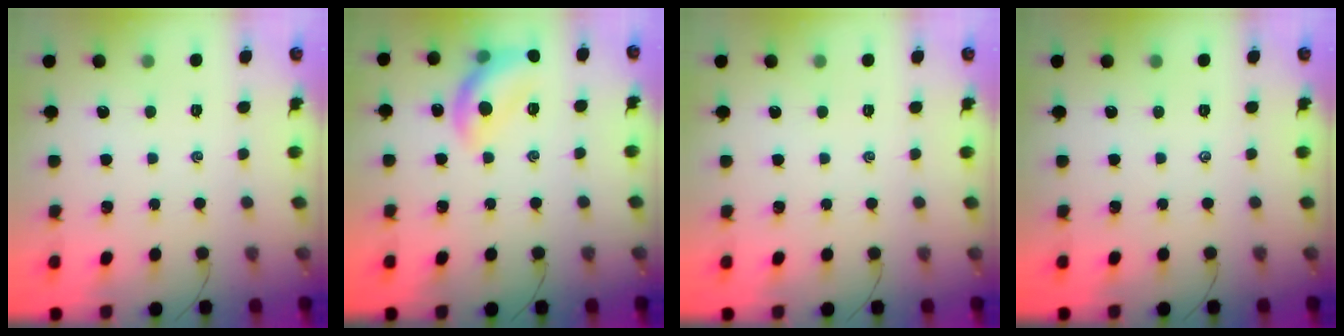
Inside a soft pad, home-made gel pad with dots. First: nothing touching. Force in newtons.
{"total": 12.9, "press": 12.8, "slide": 1.7}
{"total": 0.0}
{"total": 0.0}